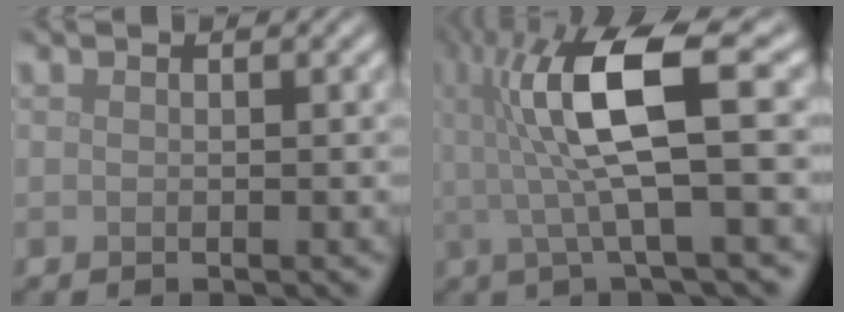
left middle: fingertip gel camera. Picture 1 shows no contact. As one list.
[{"total": 9.7, "force": [1.6, 2.2, 9.3], "torque": [-0.166, 0.009, 0.030]}]